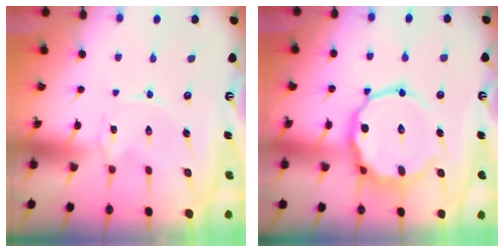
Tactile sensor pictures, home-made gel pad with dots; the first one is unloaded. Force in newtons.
{"total": 14.5, "press": 14.4, "slide": 1.5}